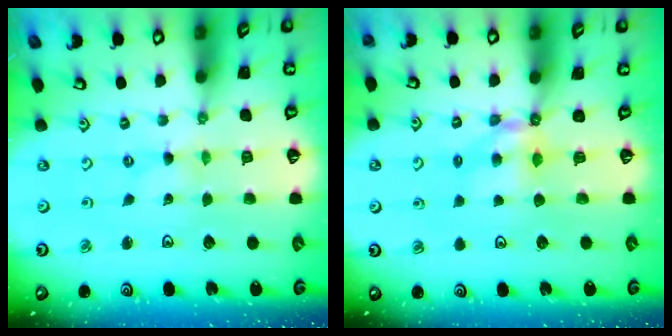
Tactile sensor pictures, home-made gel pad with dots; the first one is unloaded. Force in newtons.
{"total": 6.4, "press": 6.3, "slide": 0.5}